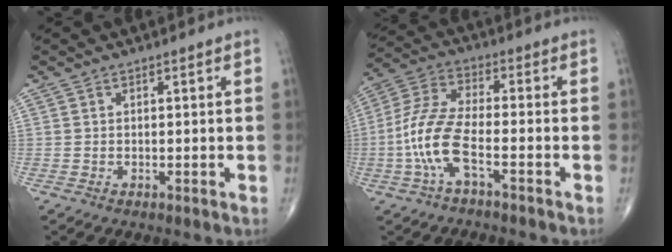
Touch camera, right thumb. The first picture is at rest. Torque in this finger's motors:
{"motor_torque": [0.09, 0.36, 0.98, -0.37, 0.41]}